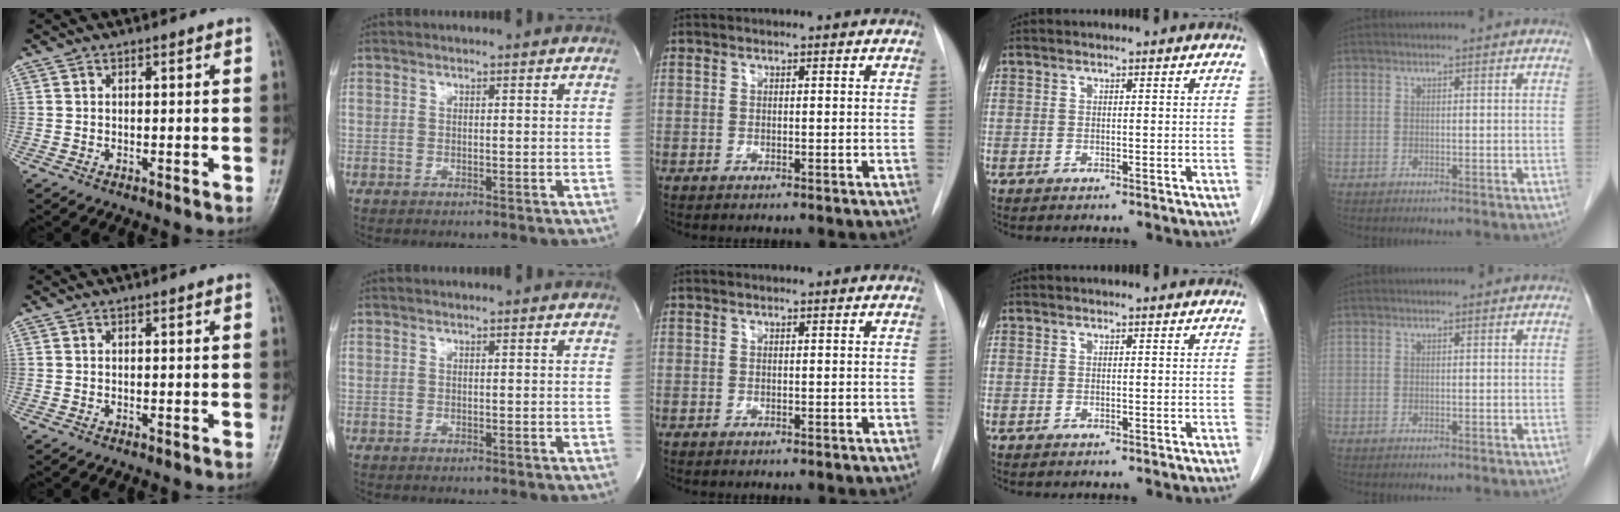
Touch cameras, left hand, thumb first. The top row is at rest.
{}